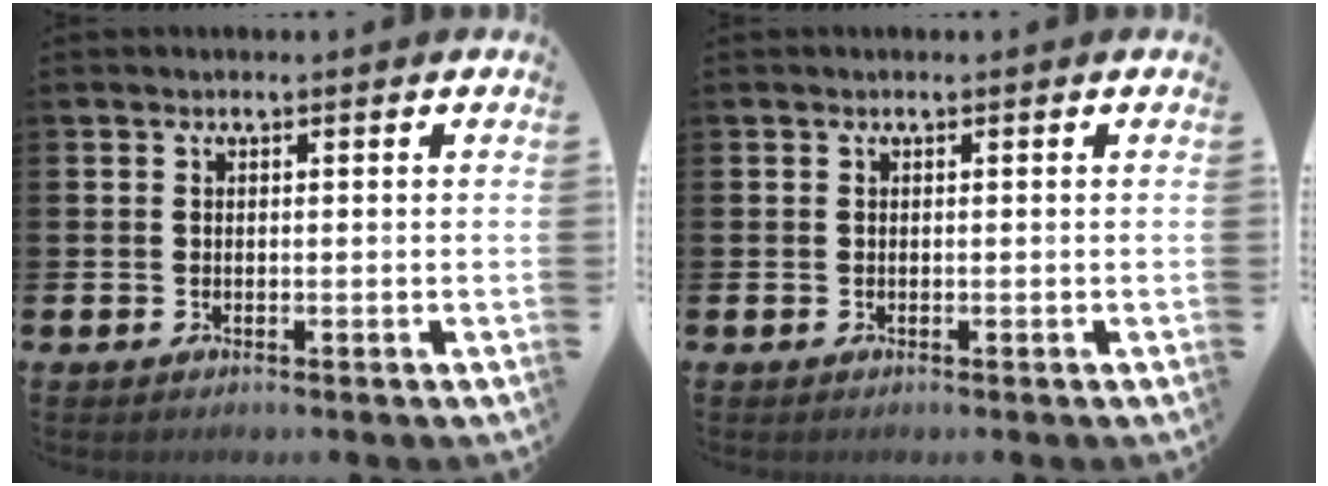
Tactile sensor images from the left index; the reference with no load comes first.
{"total": 0.0}